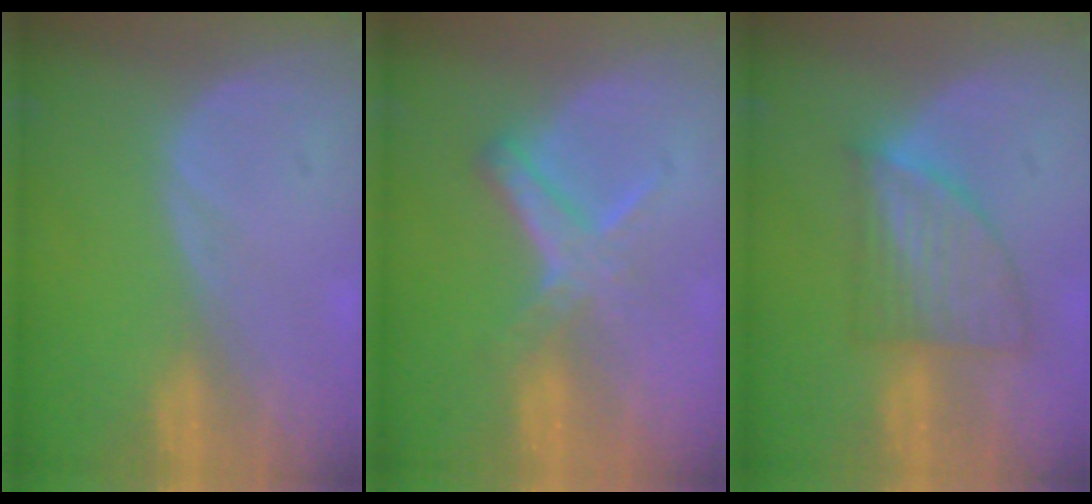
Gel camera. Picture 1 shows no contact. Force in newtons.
{"total": 5.7, "press": 5.1, "slide": 2.6}
{"total": 7.2, "press": 6.5, "slide": 3.2}